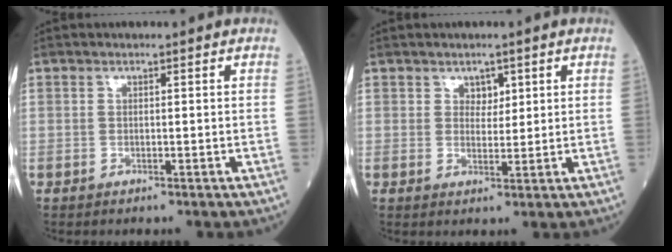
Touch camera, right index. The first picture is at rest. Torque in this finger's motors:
{"motor_torque": [-0.10, 0.17, -0.07, -0.01]}